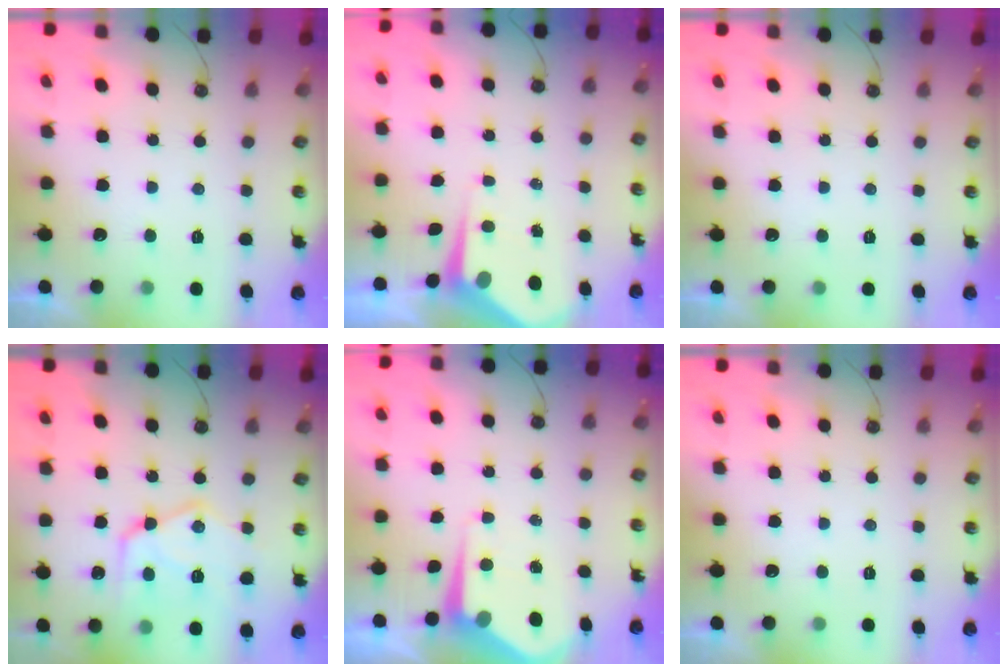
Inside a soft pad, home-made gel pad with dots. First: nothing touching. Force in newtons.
{"total": 5.2, "press": 5.2, "slide": 0.4}
{"total": 0.0}
{"total": 17.6, "press": 17.5, "slide": 1.7}
{"total": 6.8, "press": 6.8, "slide": 0.5}
{"total": 0.0}